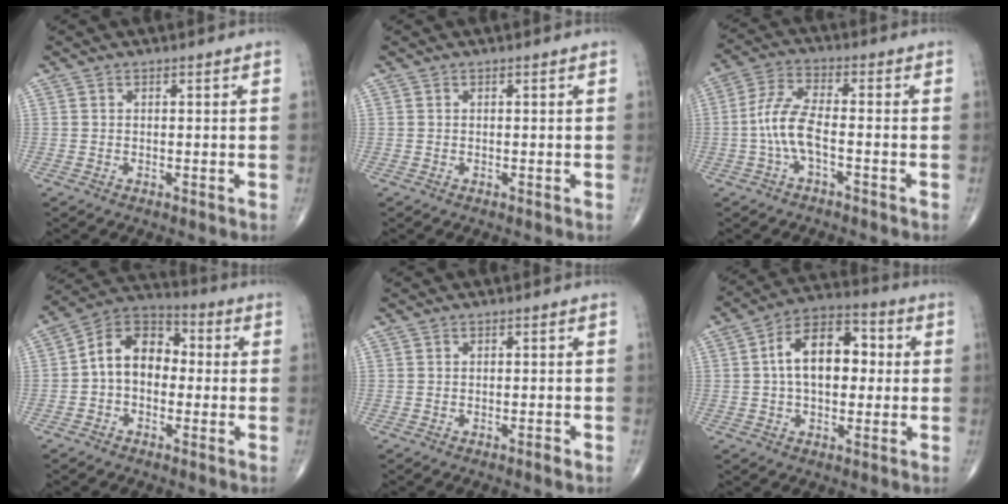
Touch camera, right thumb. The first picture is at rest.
{"total": 0.0}
{"total": 7.5, "force": [-1.9, 2.6, 6.8], "torque": [-0.155, 0.028, -0.041]}
{"total": 11.1, "force": [-0.4, 8.0, 7.7], "torque": [-0.099, 0.039, -0.026]}
{"total": 0.9, "force": [-0.6, 0.2, 0.7], "torque": [-0.015, -0.001, -0.011]}
{"total": 13.4, "force": [1.3, 8.1, 10.6], "torque": [-0.150, 0.030, 0.009]}